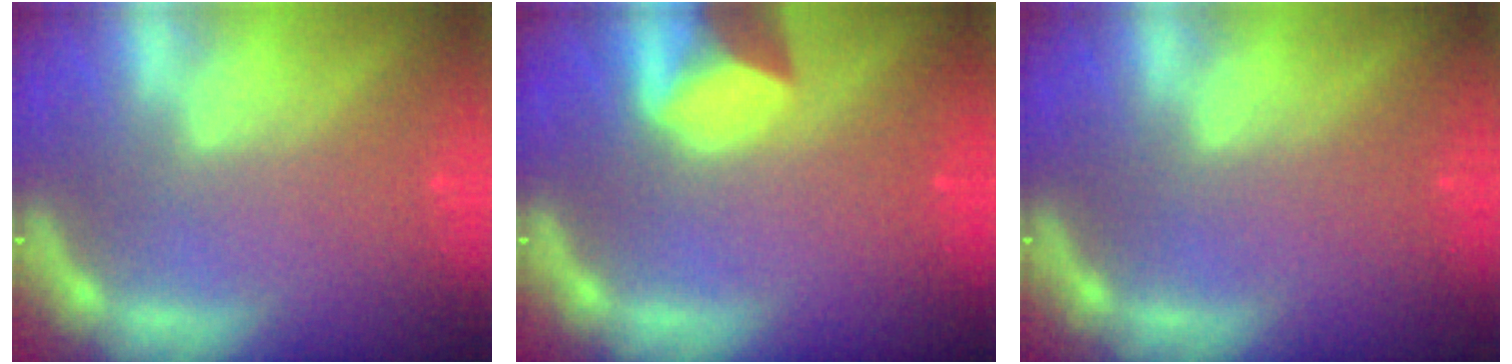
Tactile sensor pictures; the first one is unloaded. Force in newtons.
{"total": 4.4}
{"total": 0.0}